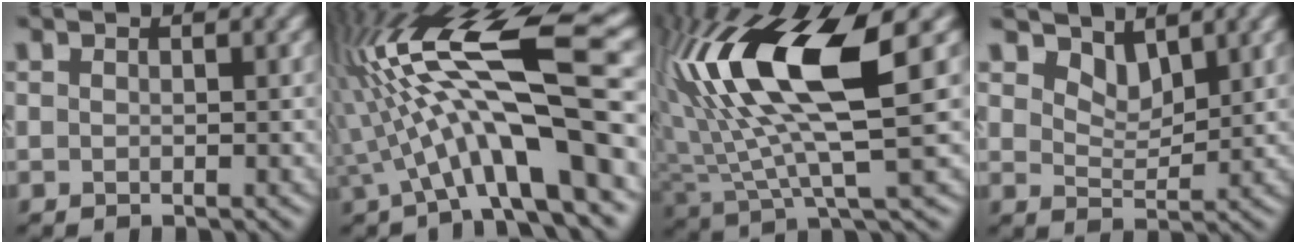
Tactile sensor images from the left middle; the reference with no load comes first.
{"total": 12.5, "force": [0.5, 3.0, 12.1], "torque": [-0.211, 0.021, 0.001]}
{"total": 12.4, "force": [4.0, 3.7, 11.1], "torque": [-0.237, 0.004, 0.076]}
{"total": 2.6, "force": [2.3, 0.9, 0.7], "torque": [-0.022, -0.007, 0.037]}